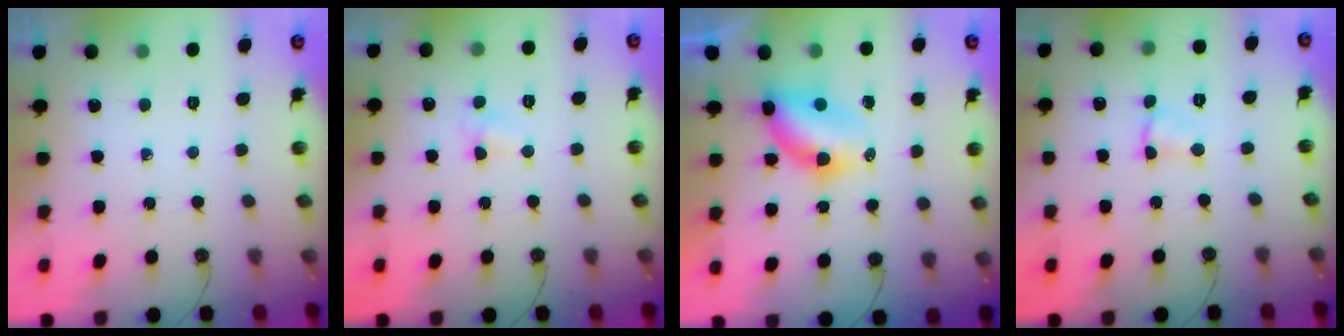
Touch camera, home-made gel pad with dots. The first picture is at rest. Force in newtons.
{"total": 3.9, "press": 3.9, "slide": 0.5}
{"total": 5.8, "press": 5.8, "slide": 0.5}
{"total": 1.7, "press": 1.7, "slide": 0.3}